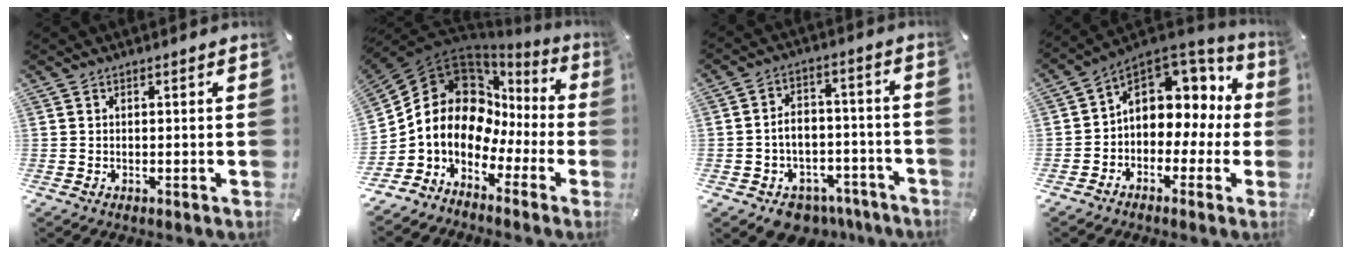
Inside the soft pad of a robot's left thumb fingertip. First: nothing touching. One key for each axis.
{"total": 13.7, "fx": 1.8, "fy": 11.5, "fz": 7.3, "tx": -0.163, "ty": -0.039, "tz": 0.027}
{"total": 7.6, "fx": -3.2, "fy": 6.5, "fz": 2.3, "tx": -0.034, "ty": 0.021, "tz": -0.051}
{"total": 10.0, "fx": 2.9, "fy": 8.2, "fz": 4.8, "tx": -0.078, "ty": -0.022, "tz": 0.058}